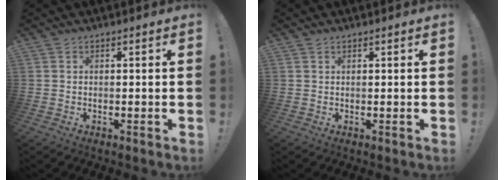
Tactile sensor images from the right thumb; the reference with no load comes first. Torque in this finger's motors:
{"motor_torque": [-0.13, 0.07, -0.37, 0.10, 0.05]}